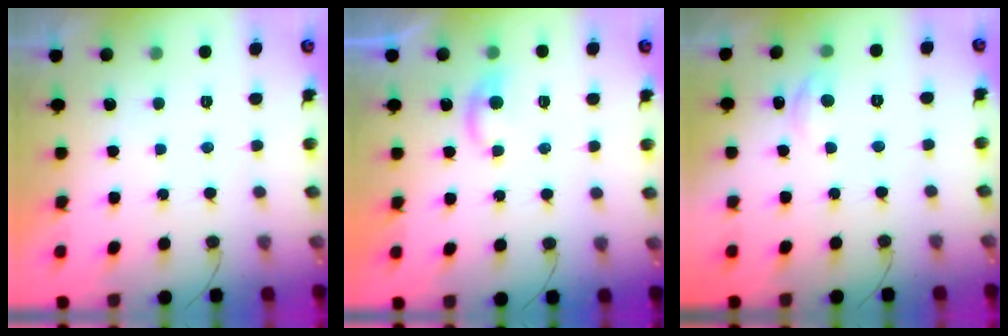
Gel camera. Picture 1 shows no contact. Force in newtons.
{"total": 5.0, "press": 4.9, "slide": 0.6}
{"total": 5.5, "press": 5.4, "slide": 0.8}